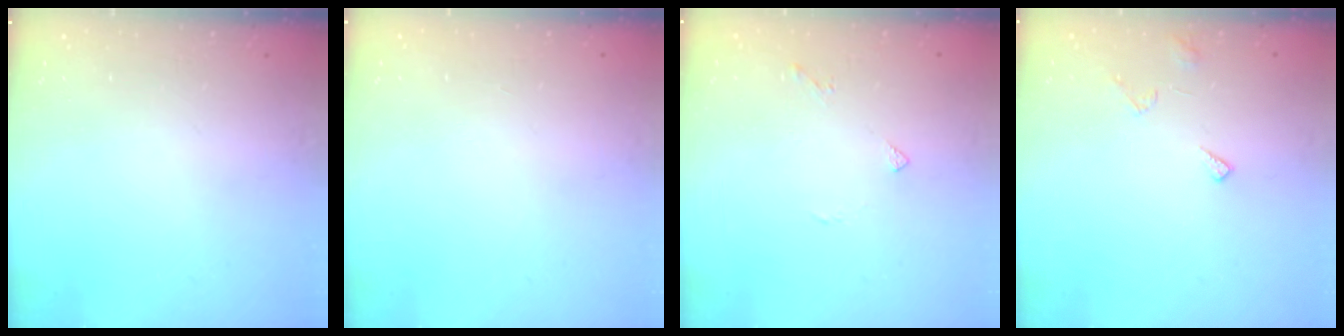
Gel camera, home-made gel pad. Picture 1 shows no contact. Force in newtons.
{"total": 2.4, "press": 2.3, "slide": 0.2}
{"total": 3.6, "press": 3.5, "slide": 0.8}
{"total": 5.4, "press": 5.4, "slide": 0.5}